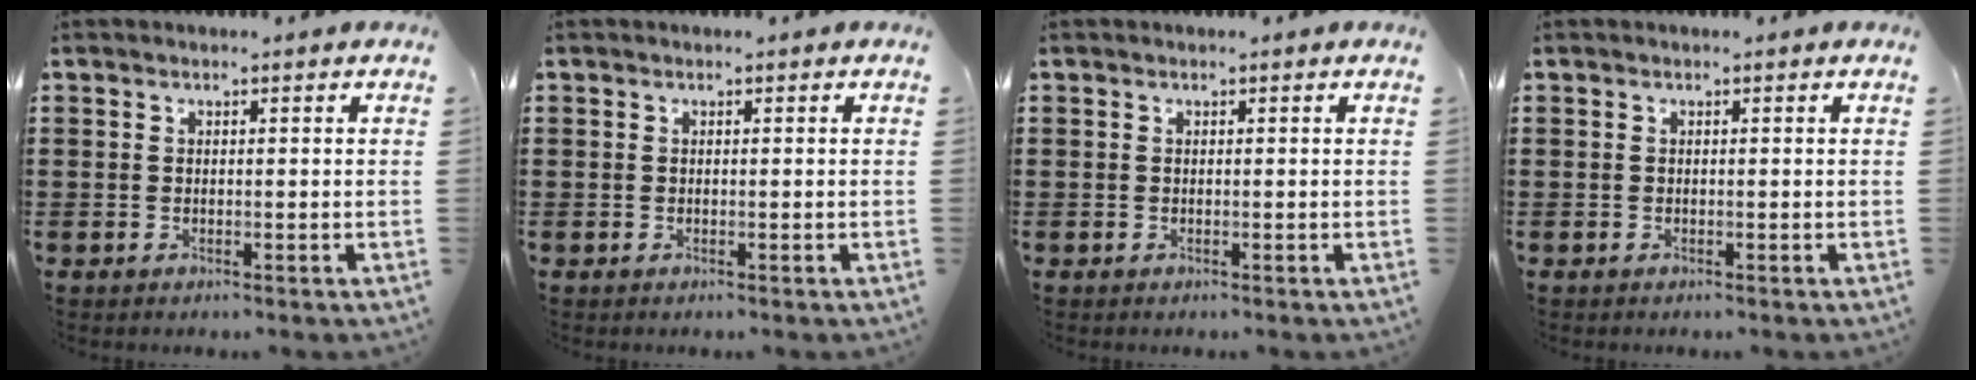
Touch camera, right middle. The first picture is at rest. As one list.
[{"total": 0.0}, {"total": 0.0}, {"total": 0.0}]